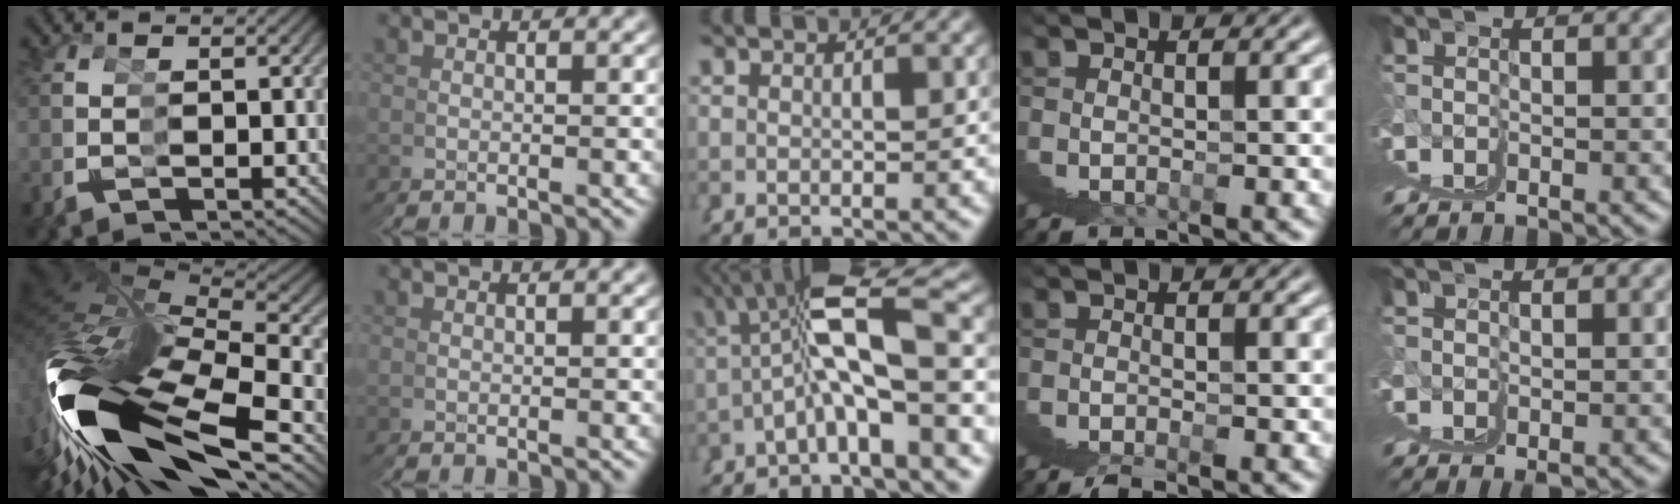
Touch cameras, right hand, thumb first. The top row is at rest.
{"thumb": {"total": 24.4, "force": [-3.9, 13.3, 20.0], "torque": [-0.408, -0.055, -0.040]}, "middle": {"total": 6.9, "force": [0.8, 1.5, 6.7], "torque": [-0.106, 0.007, 0.019]}, "ring": {"total": 1.2, "force": [0.5, -1.0, 0.6], "torque": [0.003, 0.020, 0.000]}, "little": {"total": 1.5, "force": [0.0, 1.2, 0.9], "torque": [-0.018, -0.003, 0.001]}}